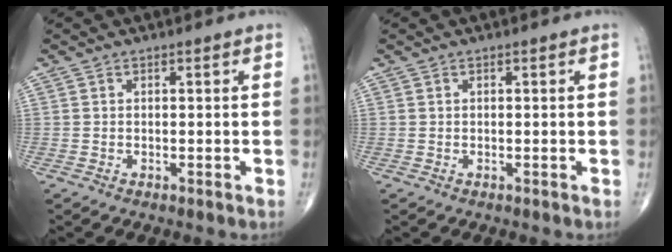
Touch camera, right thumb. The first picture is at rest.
{"total": 0.0}